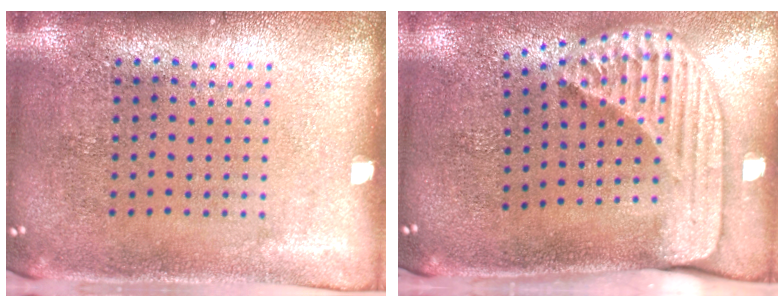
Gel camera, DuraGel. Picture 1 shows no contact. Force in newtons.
{"total": 2.4, "press": 1.7, "slide": 1.7}